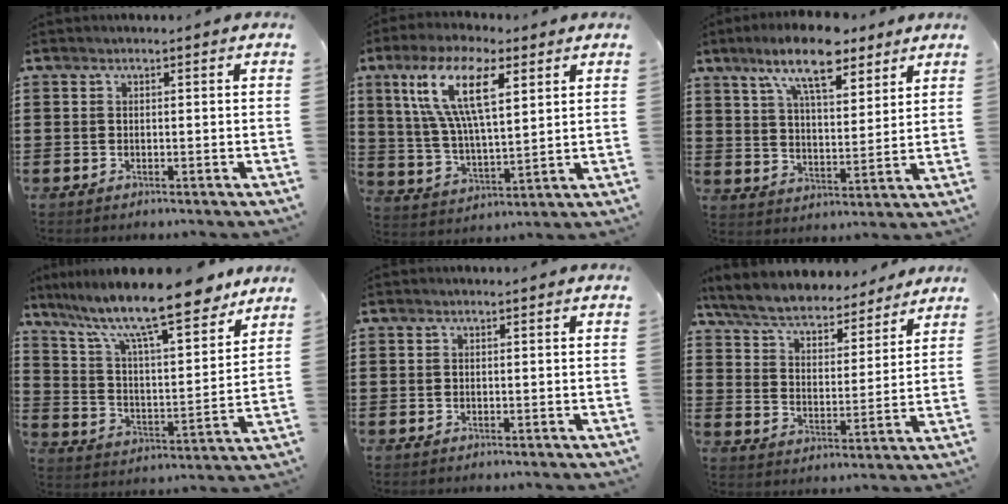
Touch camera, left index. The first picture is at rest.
{"total": 13.5, "force": [6.4, 4.7, 10.9], "torque": [-0.232, -0.004, 0.112]}
{"total": 11.6, "force": [8.3, 3.5, 7.3], "torque": [-0.136, -0.018, 0.147]}
{"total": 13.3, "force": [10.5, 2.4, 7.8], "torque": [-0.171, -0.057, 0.177]}
{"total": 0.0}
{"total": 6.8, "force": [6.4, 1.0, 2.3], "torque": [-0.072, -0.038, 0.110]}